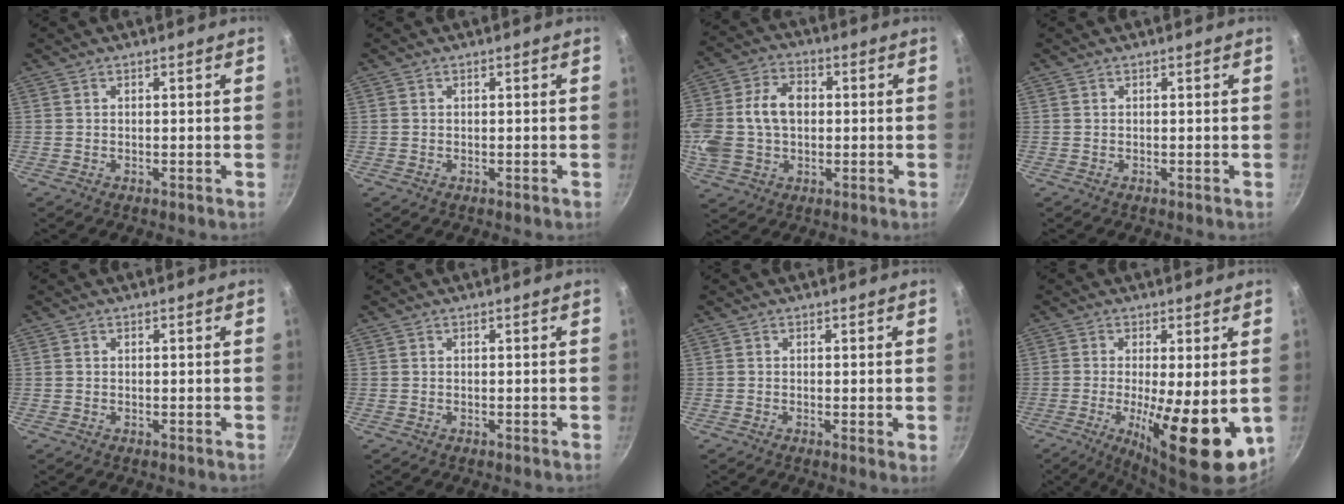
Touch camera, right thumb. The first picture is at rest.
{"total": 0.0}
{"total": 17.3, "force": [0.8, 12.8, 11.7], "torque": [-0.244, 0.035, 0.011]}
{"total": 0.0}
{"total": 0.0}
{"total": 0.0}
{"total": 1.5, "force": [-0.1, 0.2, 1.5], "torque": [-0.023, -0.006, -0.004]}
{"total": 15.7, "force": [-2.8, 4.6, 14.7], "torque": [-0.219, -0.014, -0.035]}